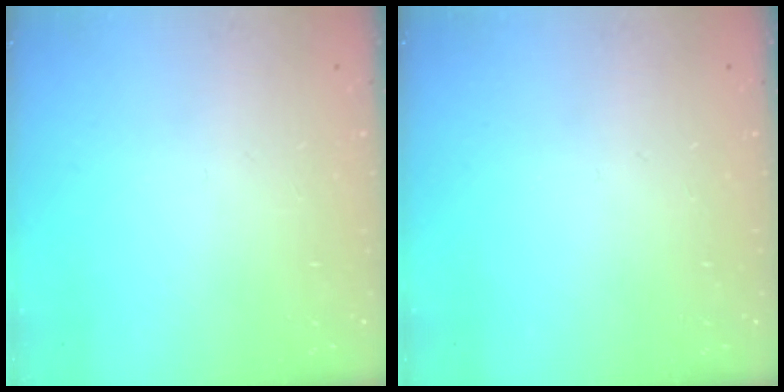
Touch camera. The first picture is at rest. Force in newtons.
{"total": 0.0}